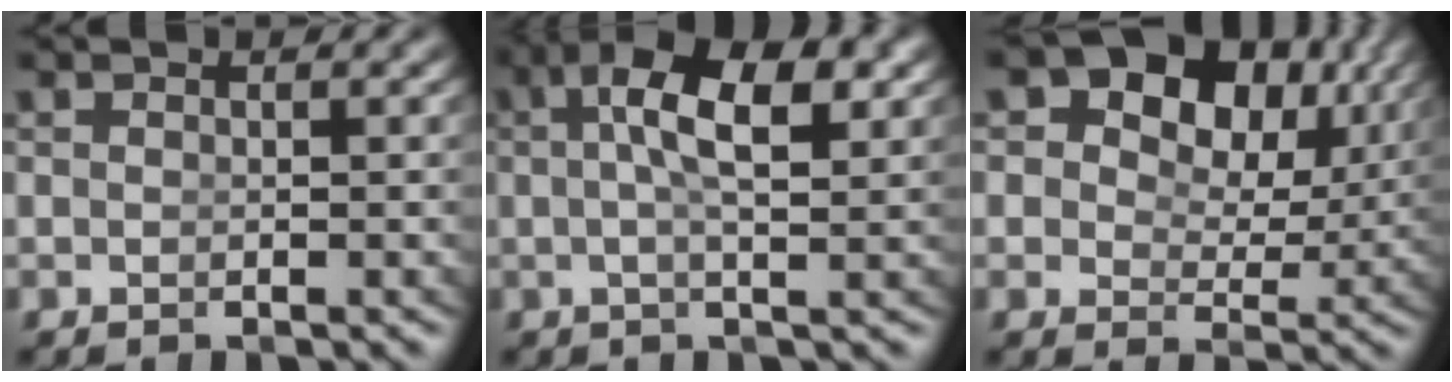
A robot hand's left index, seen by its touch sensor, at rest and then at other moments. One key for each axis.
{"total": 6.8, "fx": 1.6, "fy": 2.3, "fz": 6.3, "tx": -0.099, "ty": 0.010, "tz": 0.019}
{"total": 13.9, "fx": 5.6, "fy": 9.9, "fz": 7.9, "tx": -0.147, "ty": 0.003, "tz": 0.073}